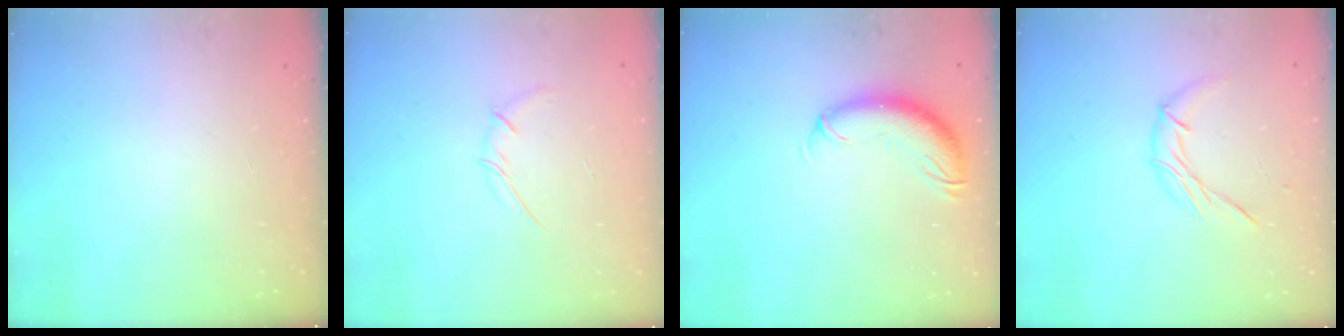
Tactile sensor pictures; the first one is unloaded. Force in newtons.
{"total": 3.6, "press": 3.5, "slide": 0.9}
{"total": 10.6, "press": 10.4, "slide": 2.2}
{"total": 6.8, "press": 6.8, "slide": 0.7}